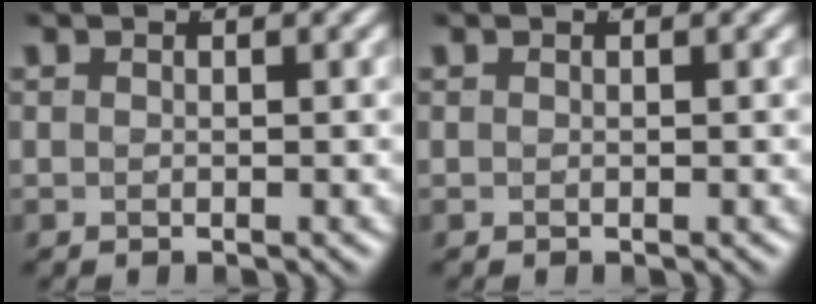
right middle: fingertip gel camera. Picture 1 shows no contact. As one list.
[{"total": 0.0}]